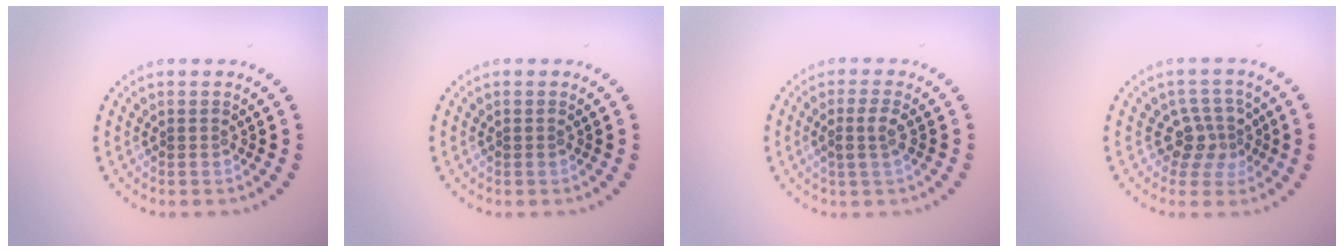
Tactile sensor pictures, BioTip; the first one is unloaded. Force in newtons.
{"total": 0.0}
{"total": 1.5, "press": 1.3, "slide": 0.8}
{"total": 2.9, "press": 2.3, "slide": 1.8}